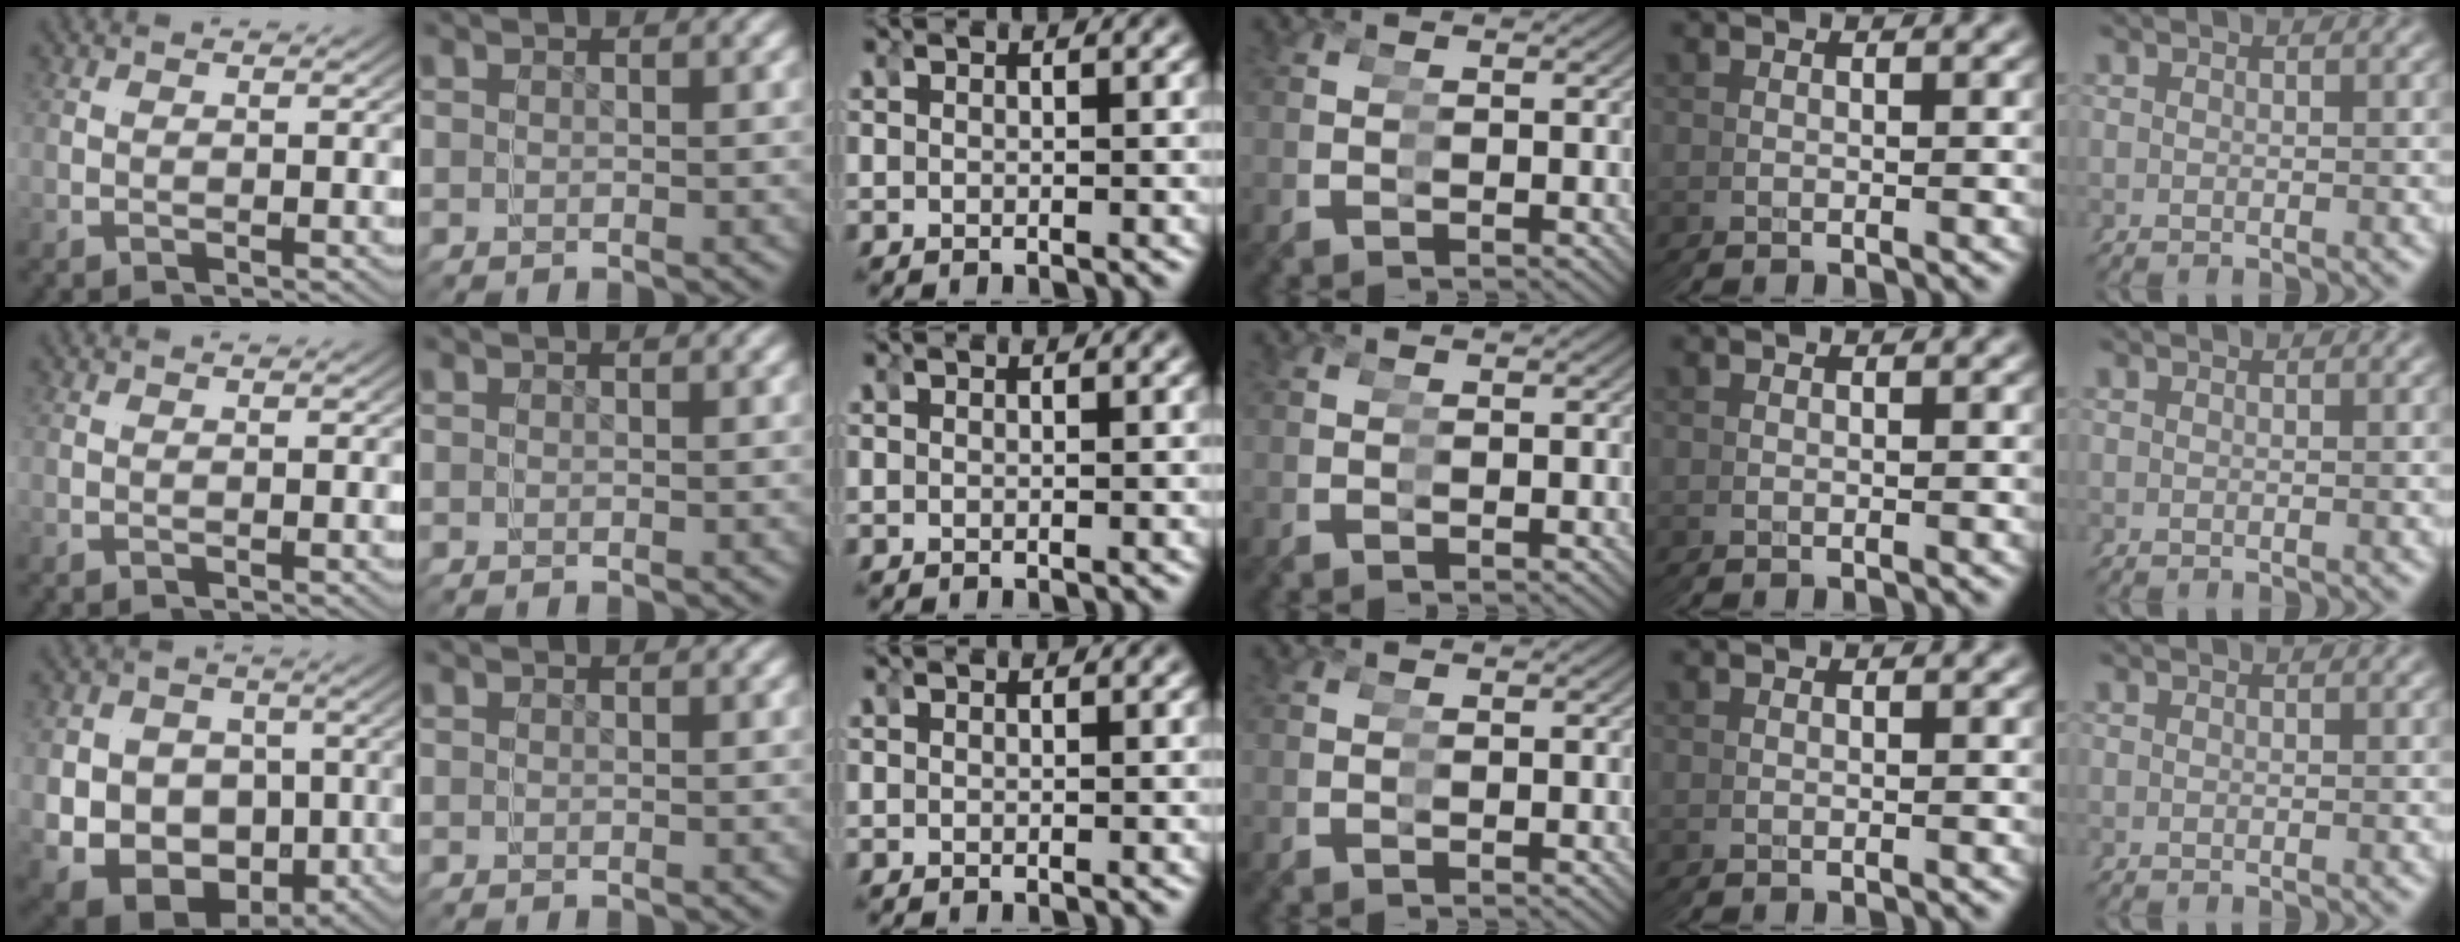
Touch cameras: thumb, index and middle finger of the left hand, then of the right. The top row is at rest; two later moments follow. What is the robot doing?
{"motion": "grasp_and_lifting", "object": "bandage"}